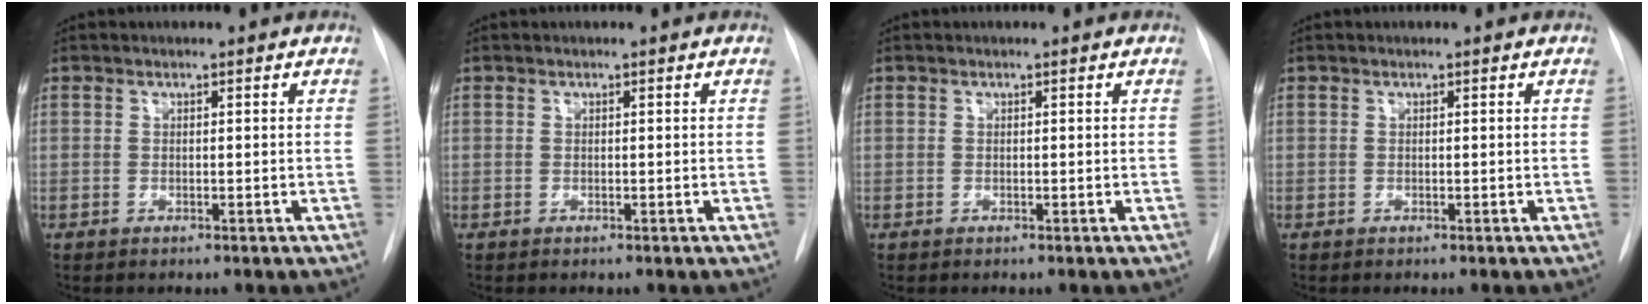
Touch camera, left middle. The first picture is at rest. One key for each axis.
{"total": 0.0}
{"total": 0.0}
{"total": 0.0}